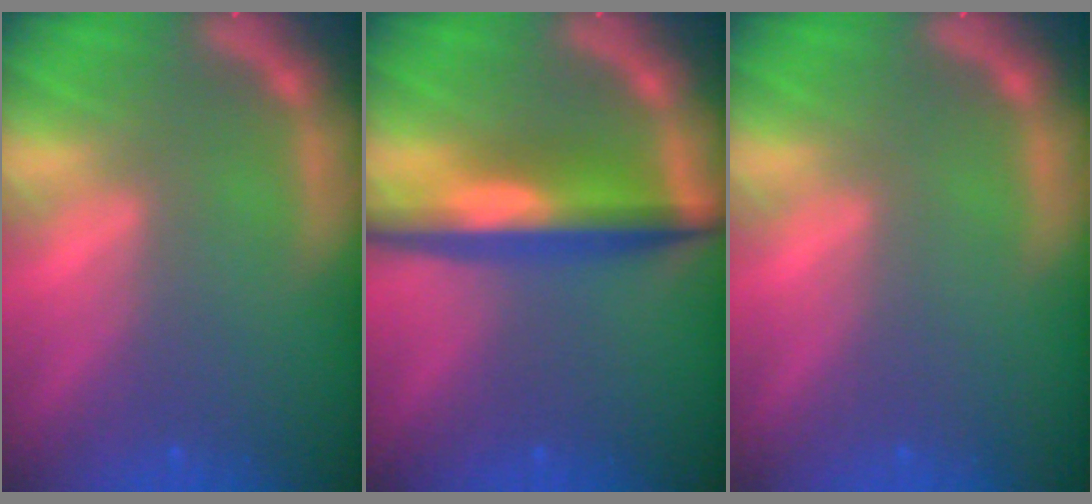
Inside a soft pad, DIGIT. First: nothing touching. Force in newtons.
{"total": 6.6}
{"total": 0.0}